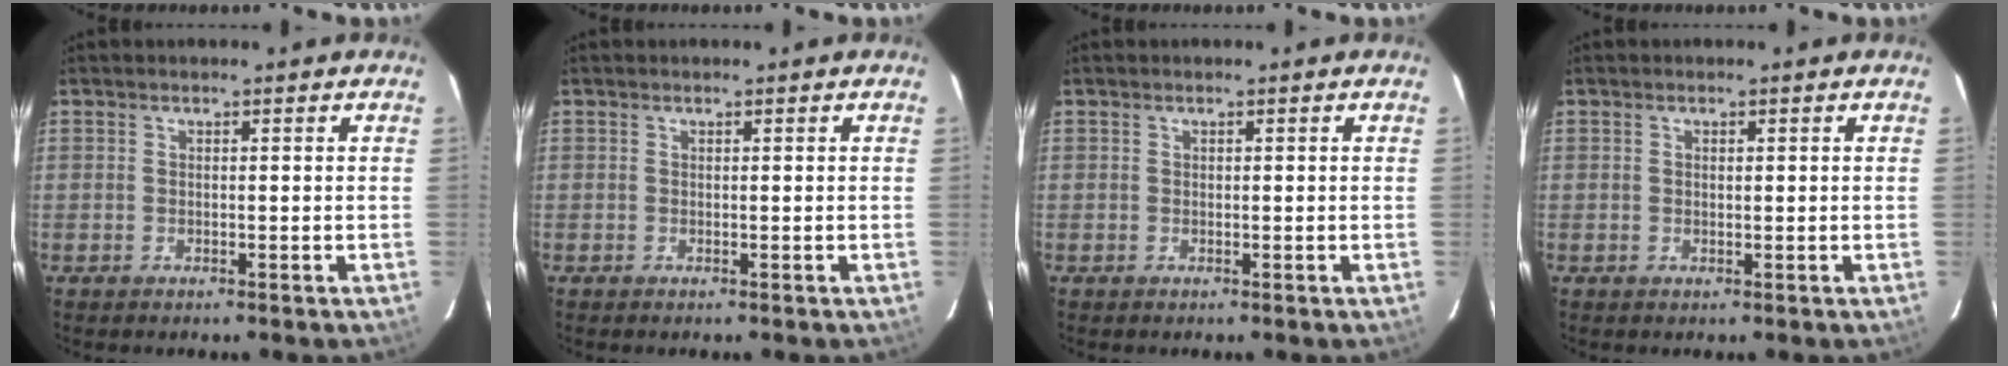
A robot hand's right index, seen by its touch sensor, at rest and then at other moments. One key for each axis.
{"total": 0.0}
{"total": 0.0}
{"total": 0.6, "fx": 0.2, "fy": 0.3, "fz": 0.4, "tx": -0.009, "ty": 0.003, "tz": 0.005}